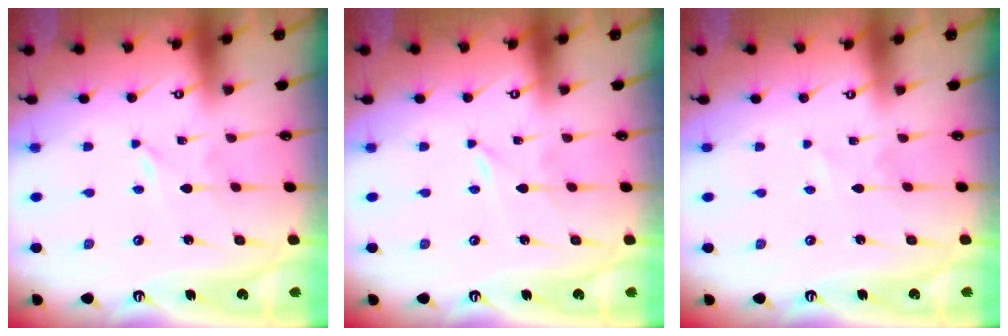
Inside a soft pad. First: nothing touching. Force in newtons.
{"total": 0.0}
{"total": 0.0}